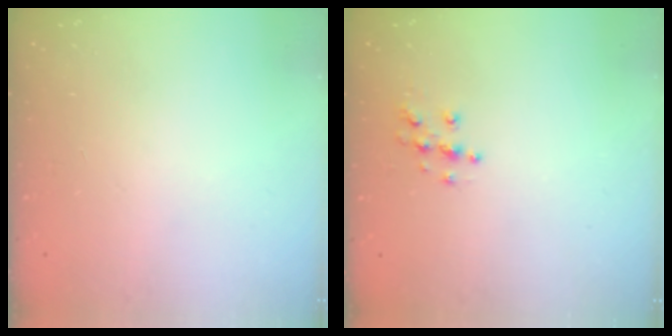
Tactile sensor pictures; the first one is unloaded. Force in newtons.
{"total": 5.6, "press": 5.6, "slide": 0.2}